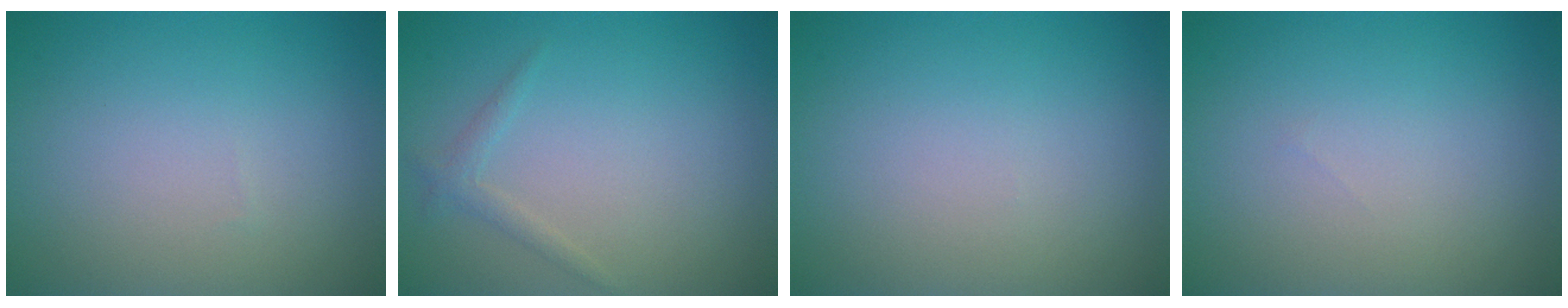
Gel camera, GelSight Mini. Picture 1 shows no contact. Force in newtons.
{"total": 1.1, "press": 1.1, "slide": 0.1}
{"total": 0.0}
{"total": 0.0}